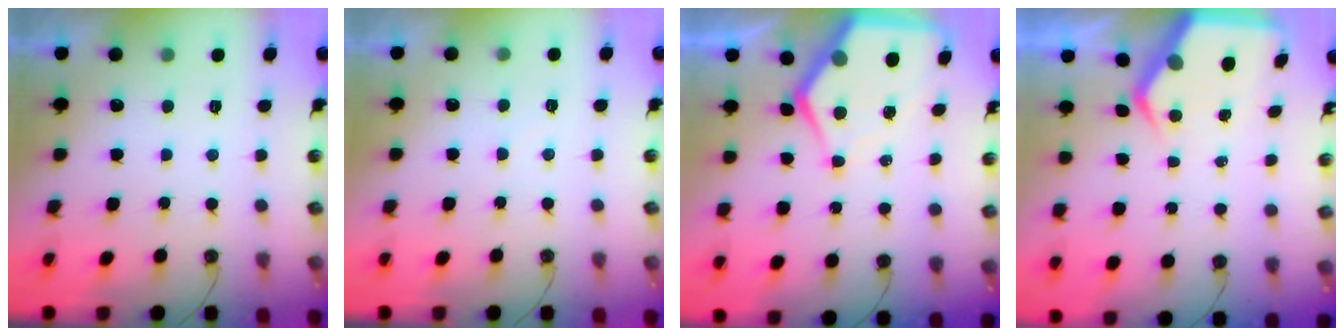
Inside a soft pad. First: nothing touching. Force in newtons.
{"total": 3.2, "press": 3.2, "slide": 0.5}
{"total": 11.2, "press": 11.1, "slide": 1.1}
{"total": 7.0, "press": 6.9, "slide": 0.8}